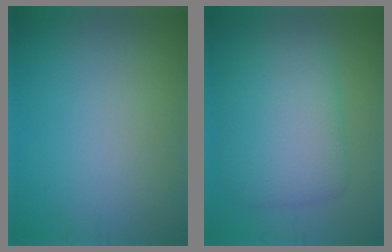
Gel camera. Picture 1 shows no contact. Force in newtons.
{"total": 7.2, "press": 7.2, "slide": 0.2}